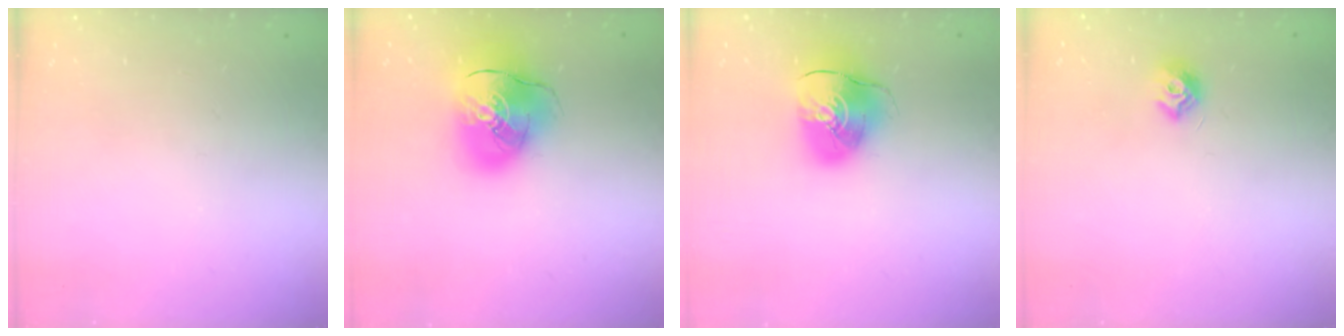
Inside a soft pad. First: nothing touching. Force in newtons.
{"total": 15.9, "press": 15.6, "slide": 2.7}
{"total": 10.6, "press": 10.5, "slide": 1.5}
{"total": 7.3, "press": 7.2, "slide": 0.3}